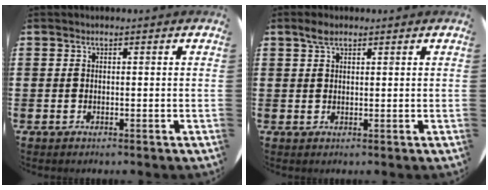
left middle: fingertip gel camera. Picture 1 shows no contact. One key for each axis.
{"total": 2.0, "fx": 1.4, "fy": 0.9, "fz": 1.0, "tx": -0.014, "ty": 0.003, "tz": 0.024}